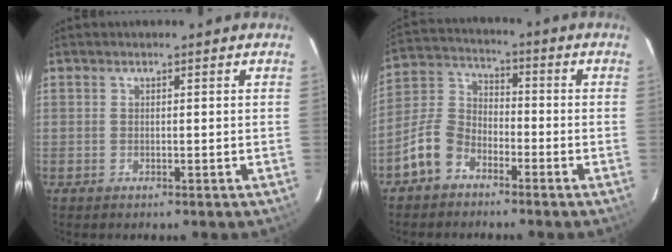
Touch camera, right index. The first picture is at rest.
{"total": 8.5, "force": [-5.4, 5.5, 3.7], "torque": [-0.086, 0.027, -0.109]}